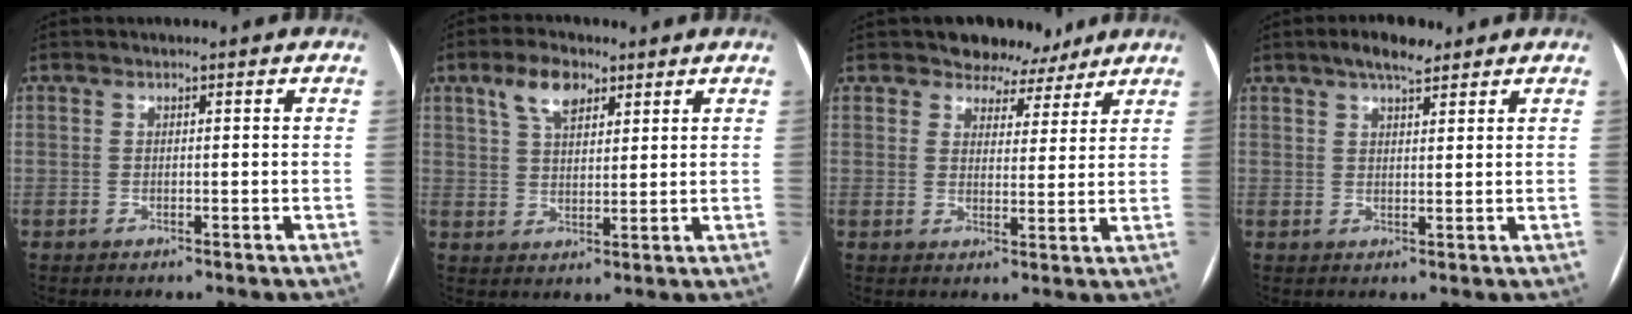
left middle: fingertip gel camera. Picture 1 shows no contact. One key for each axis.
{"total": 6.2, "fx": 3.7, "fy": 2.9, "fz": 4.1, "tx": -0.082, "ty": 0.015, "tz": 0.069}
{"total": 5.9, "fx": 4.8, "fy": 3.3, "fz": 0.3, "tx": 0.004, "ty": -0.002, "tz": 0.057}
{"total": 4.8, "fx": 3.5, "fy": 1.4, "fz": 2.9, "tx": -0.052, "ty": 0.012, "tz": 0.056}